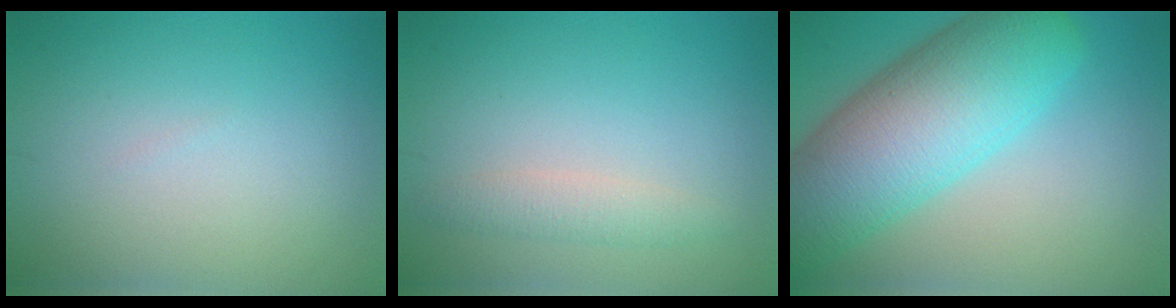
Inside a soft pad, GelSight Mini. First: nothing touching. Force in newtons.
{"total": 1.9, "press": 1.9, "slide": 0.0}
{"total": 11.7, "press": 11.7, "slide": 0.4}